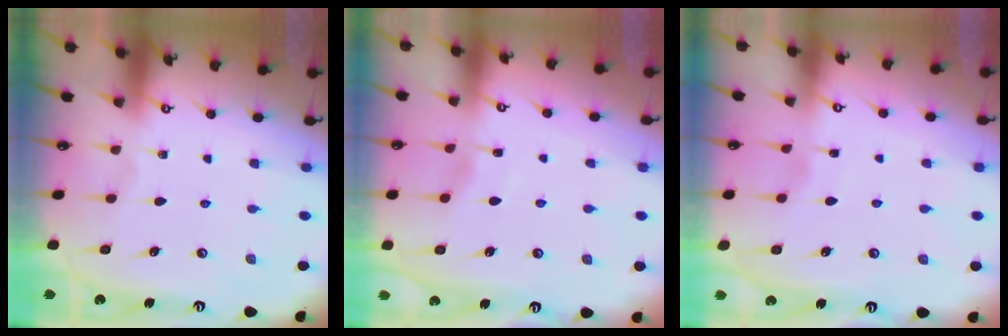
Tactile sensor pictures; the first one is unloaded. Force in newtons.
{"total": 3.0, "press": 2.9, "slide": 0.3}
{"total": 2.2, "press": 2.2, "slide": 0.3}